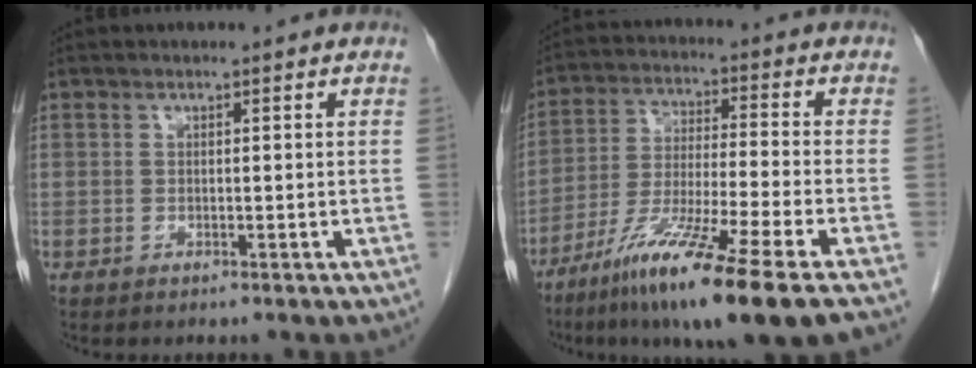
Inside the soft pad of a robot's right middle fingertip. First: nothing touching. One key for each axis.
{"total": 15.9, "fx": -10.0, "fy": -0.9, "fz": 12.3, "tx": -0.231, "ty": -0.055, "tz": -0.180}